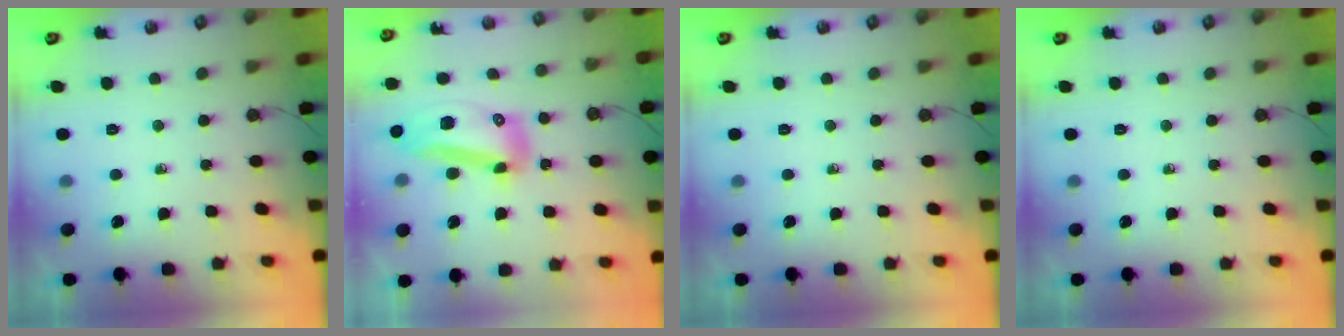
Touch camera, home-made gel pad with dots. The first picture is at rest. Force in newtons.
{"total": 13.3, "press": 13.2, "slide": 1.4}
{"total": 0.0}
{"total": 0.0}